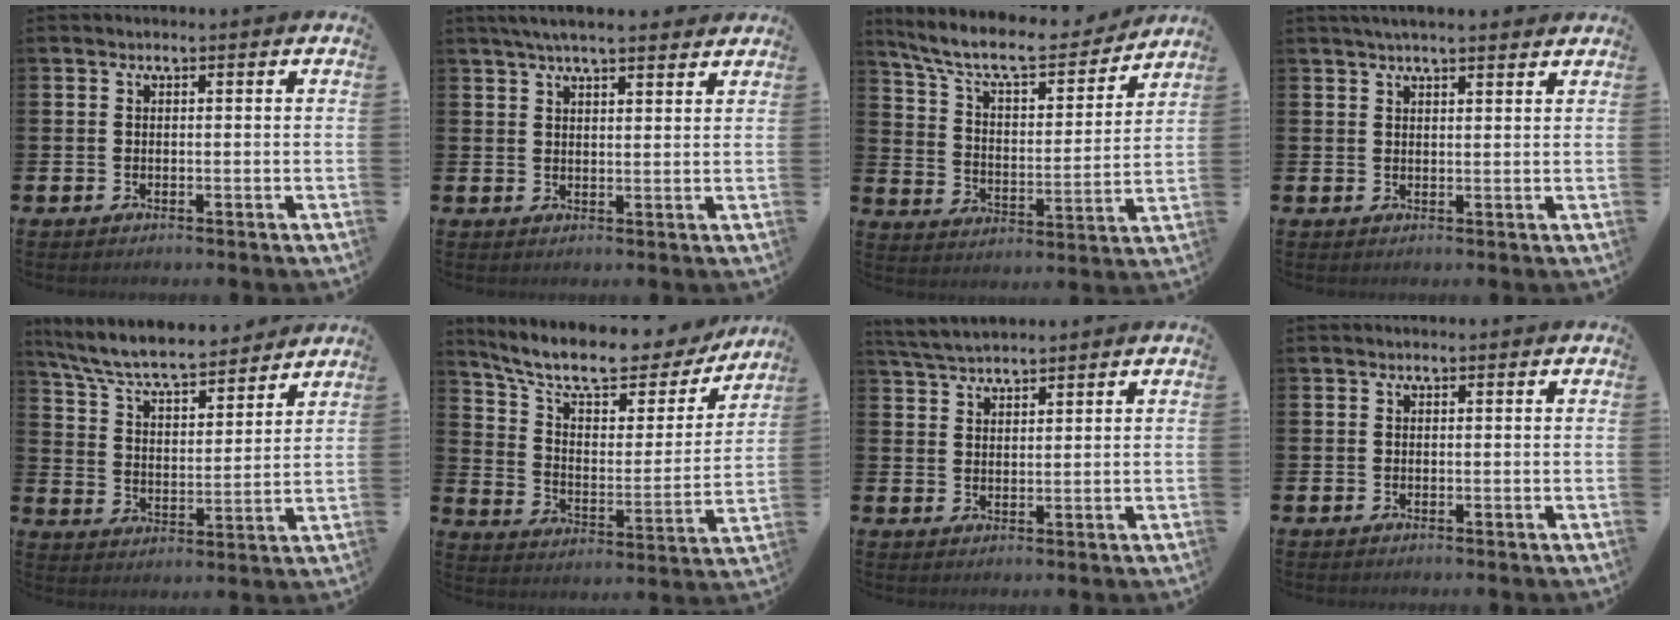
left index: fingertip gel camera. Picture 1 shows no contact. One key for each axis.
{"total": 4.4, "fx": 4.0, "fy": 0.6, "fz": 1.7, "tx": -0.041, "ty": -0.007, "tz": 0.072}
{"total": 9.5, "fx": 8.5, "fy": 2.5, "fz": 3.7, "tx": -0.107, "ty": -0.055, "tz": 0.143}
{"total": 2.8, "fx": 2.7, "fy": 0.1, "fz": 0.9, "tx": -0.021, "ty": -0.005, "tz": 0.048}
{"total": 7.8, "fx": 7.3, "fy": 1.4, "fz": 2.6, "tx": -0.088, "ty": -0.053, "tz": 0.125}
{"total": 10.9, "fx": 9.2, "fy": 3.2, "fz": 4.9, "tx": -0.123, "ty": -0.057, "tz": 0.155}
{"total": 3.8, "fx": 3.7, "fy": 0.6, "fz": 0.7, "tx": -0.031, "ty": -0.011, "tz": 0.069}
{"total": 0.0}